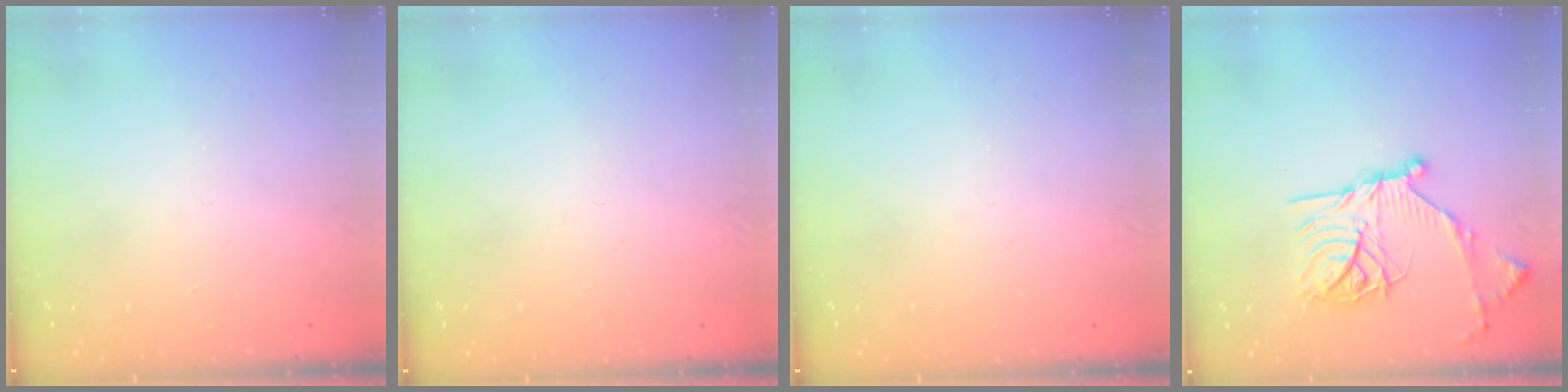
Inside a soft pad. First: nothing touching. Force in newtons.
{"total": 0.0}
{"total": 0.0}
{"total": 19.9, "press": 19.8, "slide": 1.5}